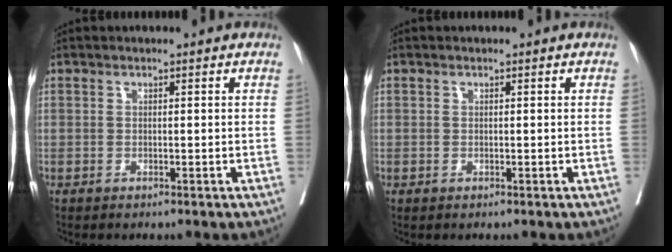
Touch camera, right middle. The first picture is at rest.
{"total": 0.0}